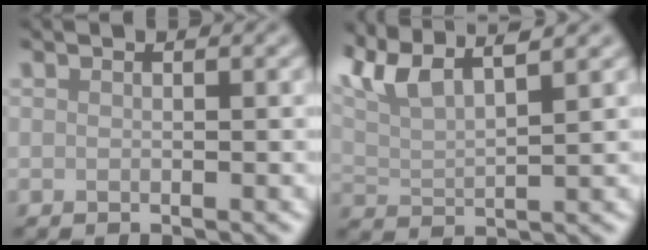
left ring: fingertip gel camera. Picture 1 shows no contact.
{"total": 10.2, "force": [7.4, 3.3, 6.1], "torque": [-0.133, 0.047, 0.102]}